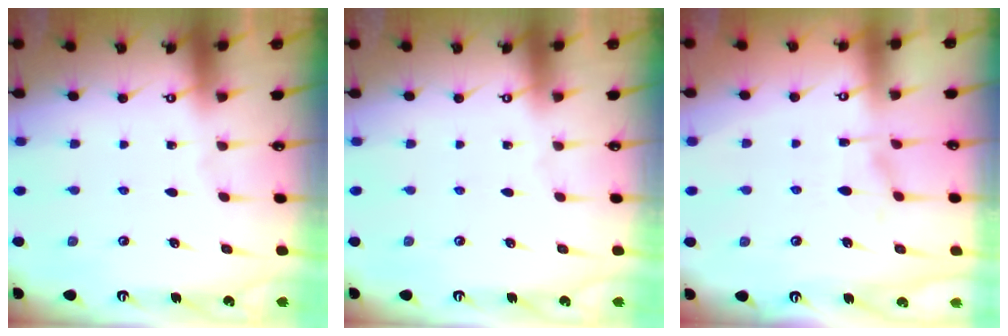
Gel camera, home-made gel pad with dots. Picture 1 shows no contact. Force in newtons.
{"total": 0.0}
{"total": 1.7, "press": 1.2, "slide": 1.2}